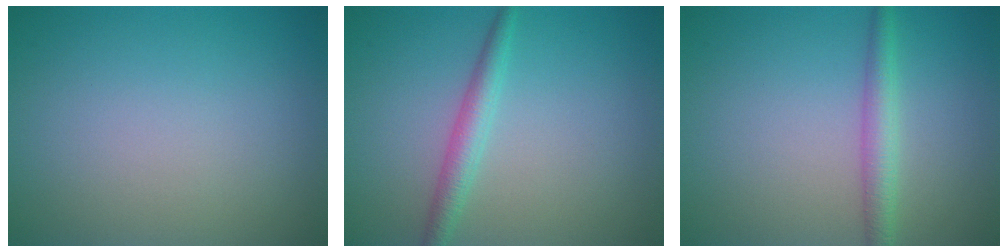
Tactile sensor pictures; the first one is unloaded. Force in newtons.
{"total": 2.3, "press": 2.3, "slide": 0.0}
{"total": 2.4, "press": 2.4, "slide": 0.0}